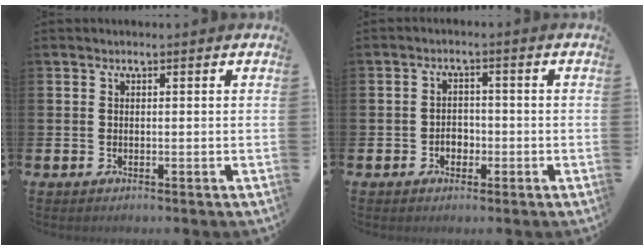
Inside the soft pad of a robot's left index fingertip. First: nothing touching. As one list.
[{"total": 2.3, "force": [-0.9, 1.8, 1.1], "torque": [-0.015, 0.001, -0.023]}]